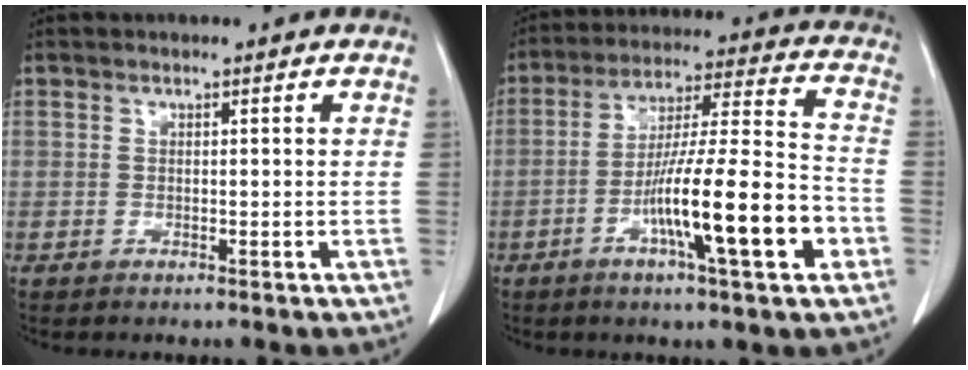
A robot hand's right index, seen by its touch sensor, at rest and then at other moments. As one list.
[{"total": 16.6, "force": [-5.8, 0.9, 15.5], "torque": [-0.260, -0.003, -0.097]}]